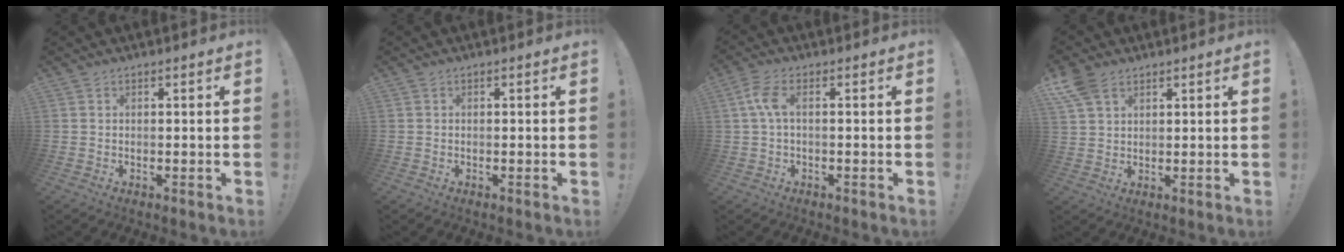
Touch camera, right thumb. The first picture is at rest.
{"total": 0.0}
{"total": 5.2, "force": [0.6, 1.7, 4.9], "torque": [-0.099, 0.004, 0.010]}
{"total": 6.8, "force": [4.0, 4.1, 3.7], "torque": [-0.082, -0.011, 0.080]}